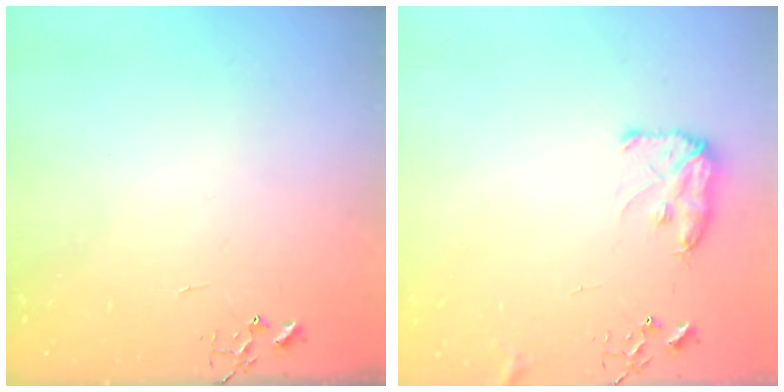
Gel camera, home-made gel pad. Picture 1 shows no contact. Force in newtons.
{"total": 8.9, "press": 8.8, "slide": 0.6}